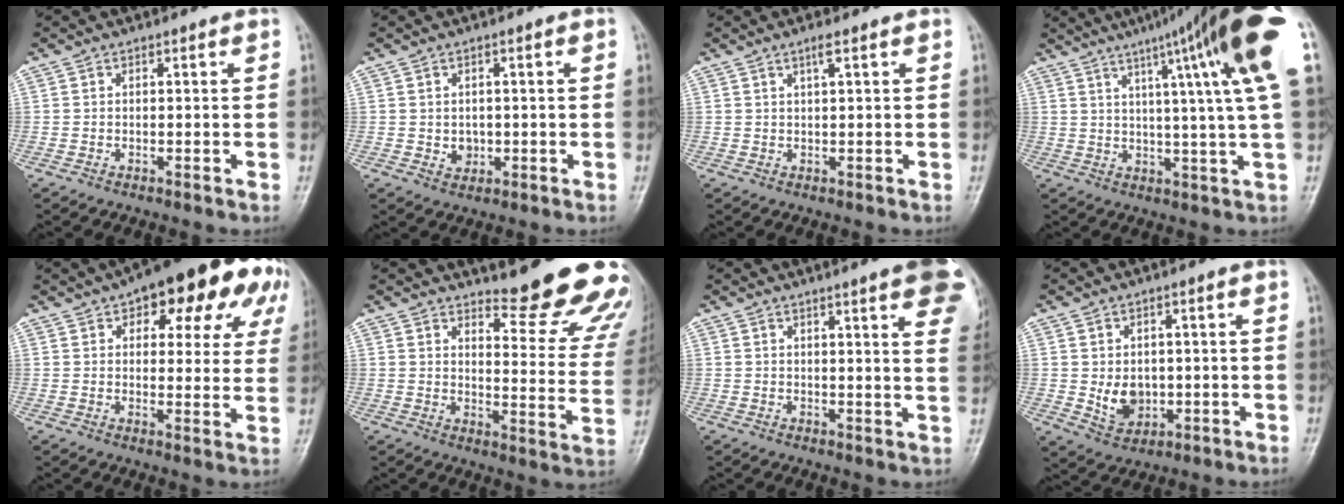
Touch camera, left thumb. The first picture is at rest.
{"total": 2.7, "force": [-0.2, 2.3, 1.5], "torque": [-0.009, 0.001, 0.003]}
{"total": 1.8, "force": [1.0, 0.1, 1.5], "torque": [-0.032, 0.001, 0.020]}
{"total": 20.2, "force": [9.3, 0.0, 18.0], "torque": [-0.252, -0.013, 0.114]}
{"total": 20.5, "force": [10.1, 9.6, 15.1], "torque": [-0.156, 0.003, 0.127]}
{"total": 19.1, "force": [16.8, 4.1, 8.0], "torque": [-0.062, -0.159, 0.198]}
{"total": 12.9, "force": [6.5, 2.1, 11.0], "torque": [-0.118, -0.017, 0.067]}
{"total": 6.1, "force": [-0.2, 4.7, 3.9], "torque": [-0.041, -0.008, 0.011]}